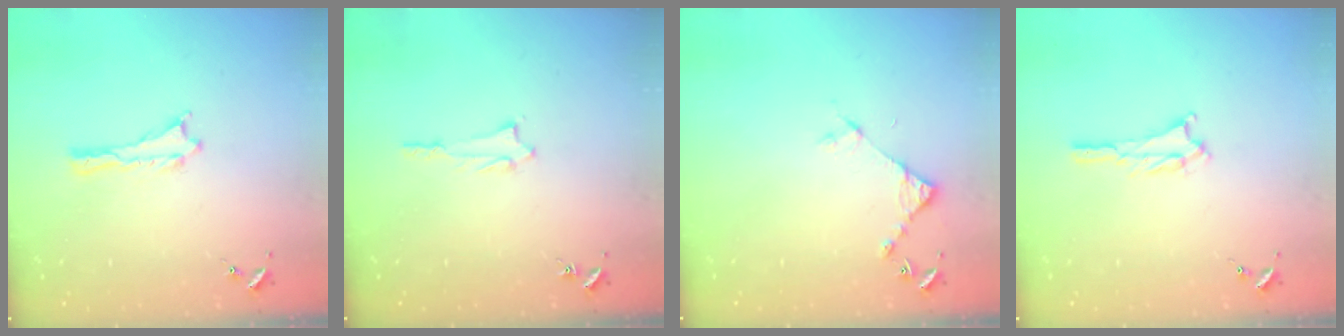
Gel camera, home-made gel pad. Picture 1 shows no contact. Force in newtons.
{"total": 1.4, "press": 1.4, "slide": 0.2}
{"total": 4.3, "press": 4.3, "slide": 0.4}
{"total": 1.5, "press": 1.5, "slide": 0.3}